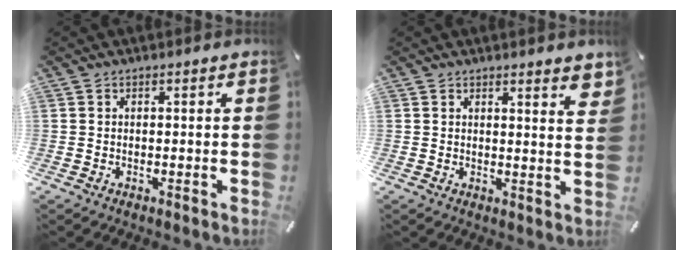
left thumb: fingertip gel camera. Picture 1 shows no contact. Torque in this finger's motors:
{"motor_torque": [0.12, -0.06, -0.04, -0.04, 0.08]}